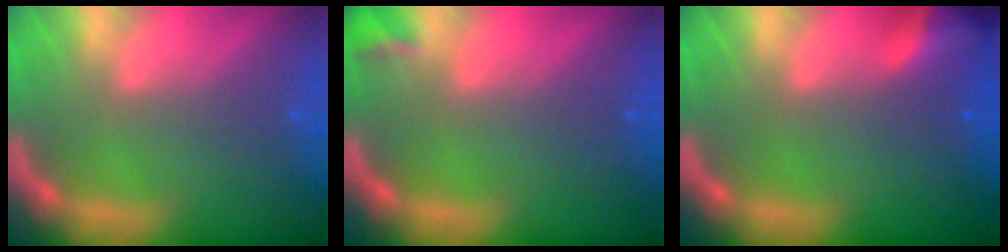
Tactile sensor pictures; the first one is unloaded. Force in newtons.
{"total": 1.4}
{"total": 4.4}